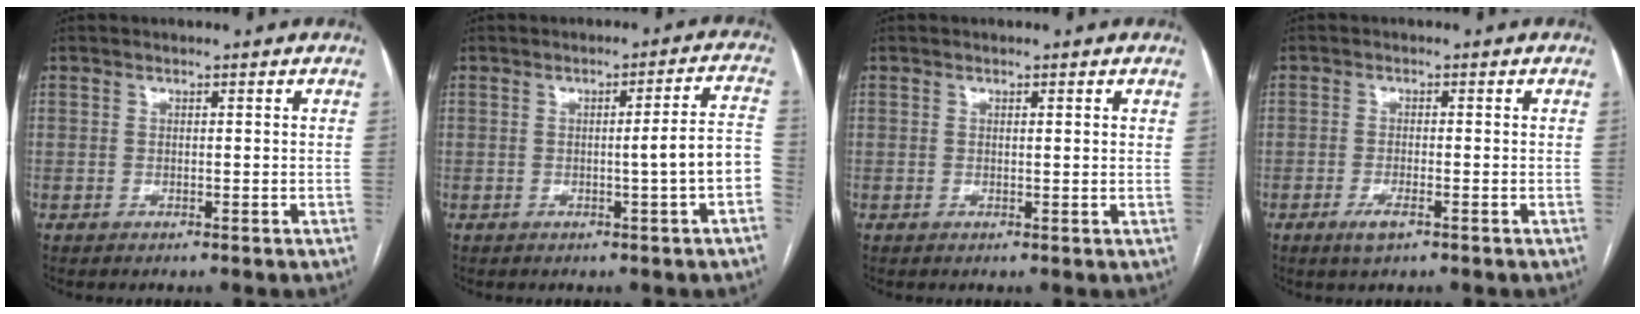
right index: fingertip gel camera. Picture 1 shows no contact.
{"total": 6.3, "force": [-1.5, -0.7, 6.0], "torque": [-0.072, 0.015, -0.022]}
{"total": 0.9, "force": [0.5, 0.1, 0.8], "torque": [-0.013, 0.002, 0.006]}
{"total": 2.7, "force": [-1.5, 0.5, 2.2], "torque": [-0.045, -0.004, -0.027]}